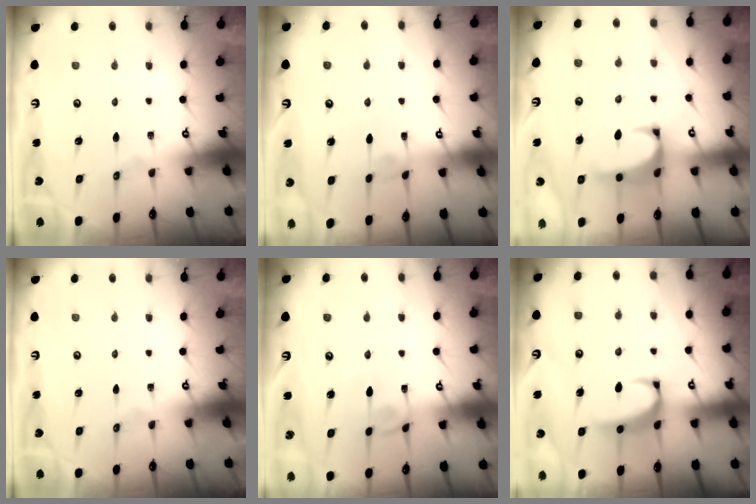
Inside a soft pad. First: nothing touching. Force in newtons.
{"total": 2.9, "press": 2.9, "slide": 0.4}
{"total": 2.1, "press": 1.9, "slide": 0.9}
{"total": 0.0}
{"total": 2.7, "press": 2.7, "slide": 0.2}
{"total": 2.4, "press": 2.3, "slide": 0.7}